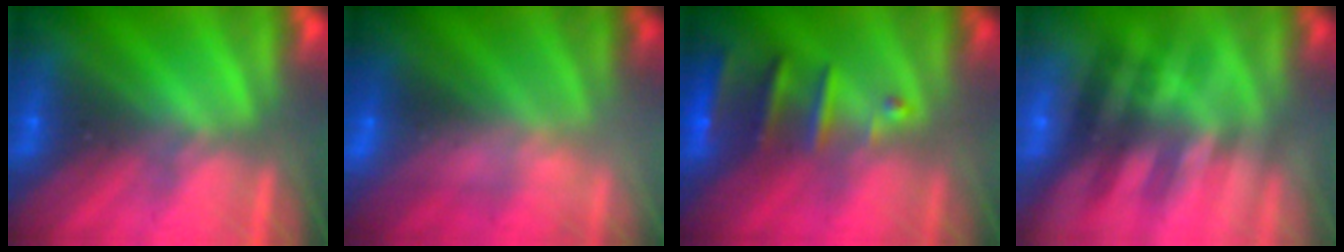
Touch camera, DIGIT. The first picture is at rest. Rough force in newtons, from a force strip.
{"total": 2.5}
{"total": 2.7}
{"total": 2.4}